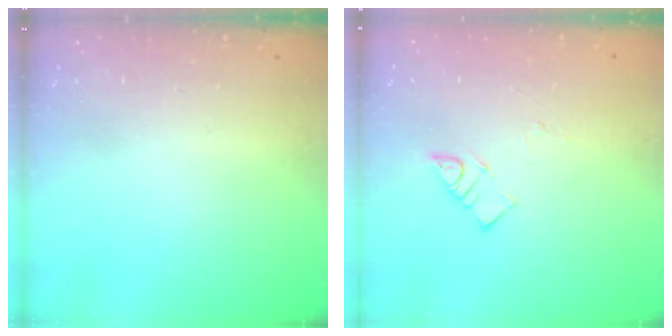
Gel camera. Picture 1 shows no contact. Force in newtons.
{"total": 3.9, "press": 3.9, "slide": 0.5}